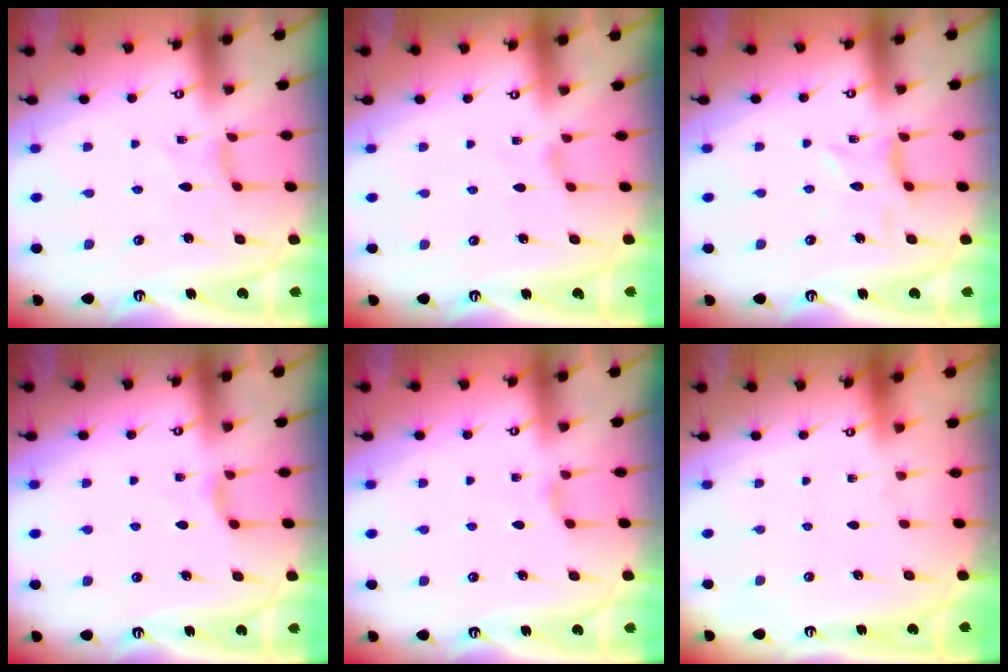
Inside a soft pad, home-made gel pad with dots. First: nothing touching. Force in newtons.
{"total": 0.8, "press": 0.7, "slide": 0.4}
{"total": 1.9, "press": 1.9, "slide": 0.2}
{"total": 3.6, "press": 3.6, "slide": 0.4}
{"total": 1.4, "press": 1.4, "slide": 0.3}
{"total": 0.0}